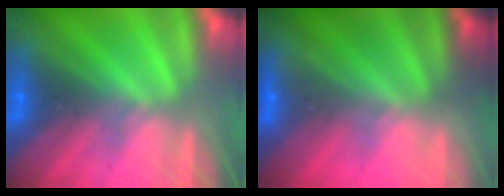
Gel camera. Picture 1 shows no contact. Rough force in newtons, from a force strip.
{"total": 1.9}